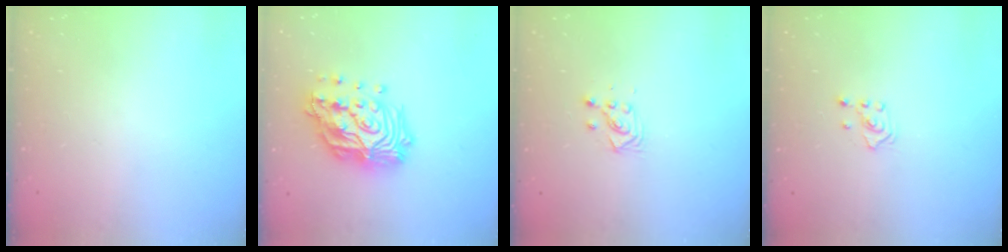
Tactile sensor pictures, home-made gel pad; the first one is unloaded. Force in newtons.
{"total": 21.5, "press": 21.3, "slide": 2.7}
{"total": 3.4, "press": 3.3, "slide": 1.0}
{"total": 2.0, "press": 1.8, "slide": 0.9}